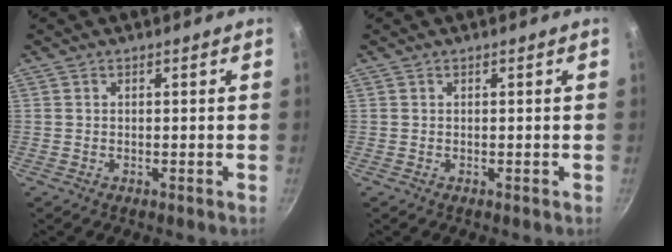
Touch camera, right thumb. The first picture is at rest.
{"total": 0.0}